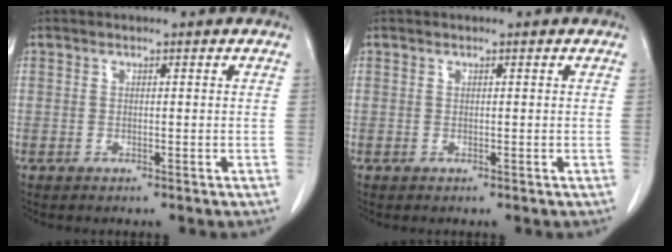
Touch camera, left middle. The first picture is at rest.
{"total": 0.0}